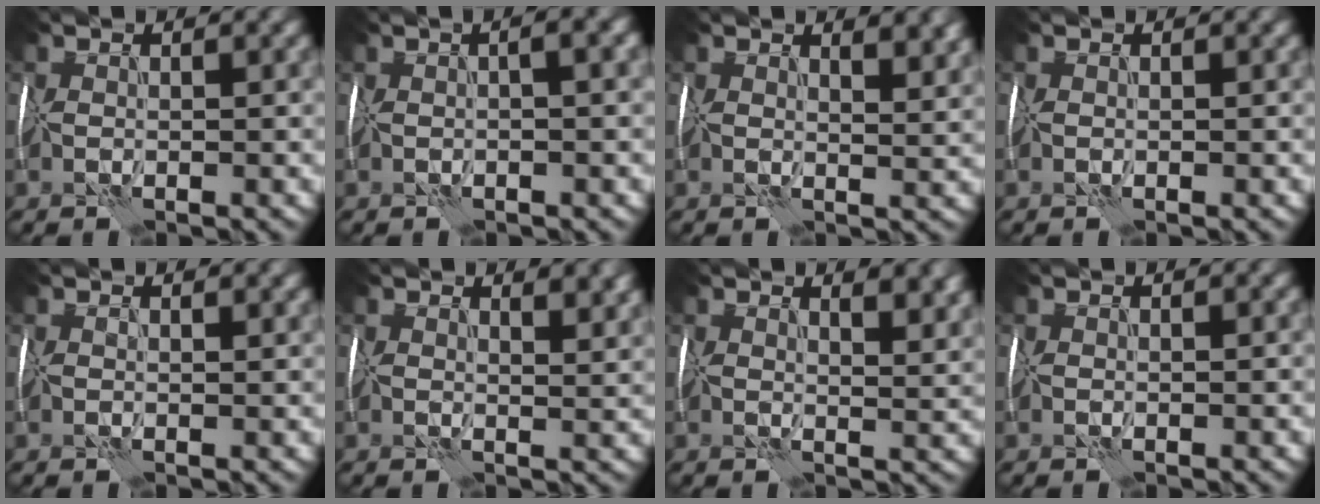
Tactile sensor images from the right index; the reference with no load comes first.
{"total": 5.0, "force": [1.5, 2.1, 4.3], "torque": [-0.030, 0.027, -0.006]}
{"total": 5.1, "force": [2.9, 2.1, 3.6], "torque": [-0.030, 0.005, 0.041]}
{"total": 0.0}
{"total": 1.1, "force": [0.8, 0.4, 0.7], "torque": [-0.010, 0.000, 0.014]}
{"total": 4.3, "force": [2.6, 1.8, 3.0], "torque": [-0.027, 0.005, 0.035]}
{"total": 5.7, "force": [3.2, 2.4, 4.0], "torque": [-0.034, 0.007, 0.043]}
{"total": 0.0}